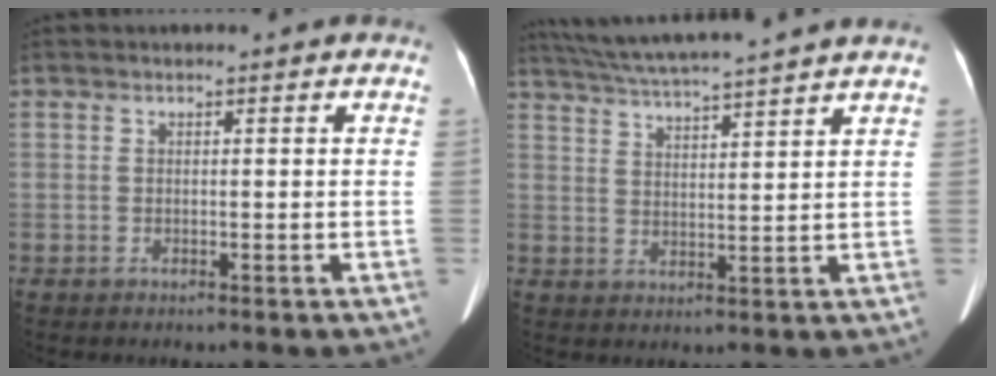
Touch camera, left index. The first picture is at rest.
{"total": 12.0, "force": [10.7, -1.4, 5.3], "torque": [-0.103, 0.009, 0.165]}